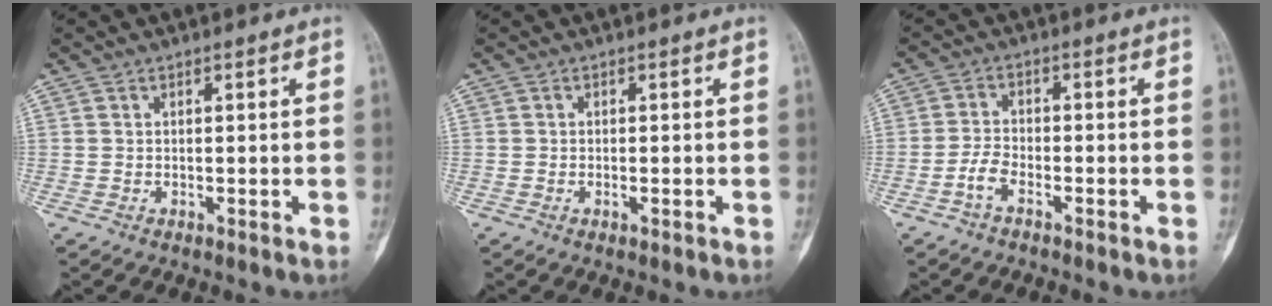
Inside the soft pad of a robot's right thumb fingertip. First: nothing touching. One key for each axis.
{"total": 0.8, "fx": -0.3, "fy": 0.3, "fz": 0.6, "tx": -0.012, "ty": 0.006, "tz": -0.003}
{"total": 3.3, "fx": -2.1, "fy": 1.4, "fz": 2.2, "tx": -0.046, "ty": 0.019, "tz": -0.044}